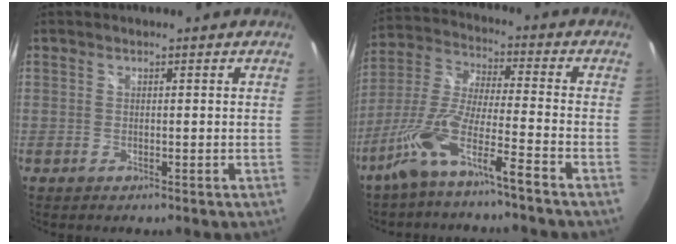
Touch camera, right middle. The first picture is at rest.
{"total": 10.4, "force": [-7.1, 0.0, 7.6], "torque": [-0.164, -0.001, -0.133]}